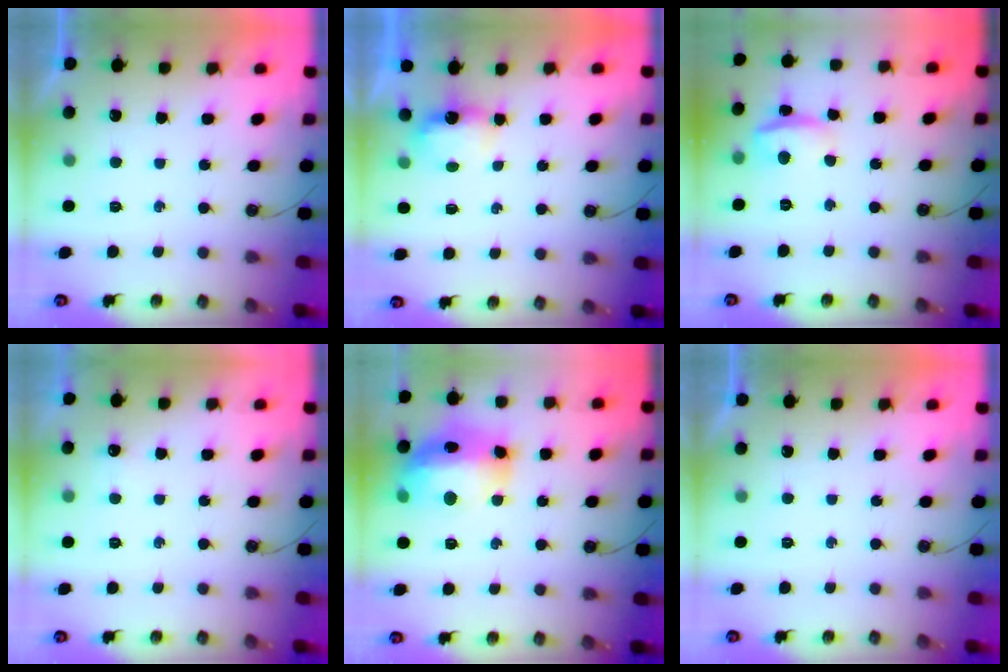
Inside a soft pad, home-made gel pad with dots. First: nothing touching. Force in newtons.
{"total": 4.1, "press": 4.1, "slide": 0.5}
{"total": 11.7, "press": 5.7, "slide": 10.3}
{"total": 2.8, "press": 2.7, "slide": 0.4}
{"total": 17.2, "press": 17.1, "slide": 1.6}
{"total": 0.0}